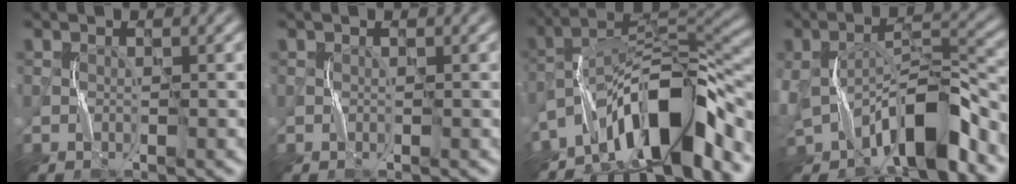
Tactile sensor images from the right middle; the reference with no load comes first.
{"total": 0.0}
{"total": 10.8, "force": [-6.7, 3.2, 7.7], "torque": [-0.112, 0.018, -0.127]}
{"total": 8.7, "force": [-3.5, 4.0, 6.9], "torque": [-0.121, 0.007, -0.070]}